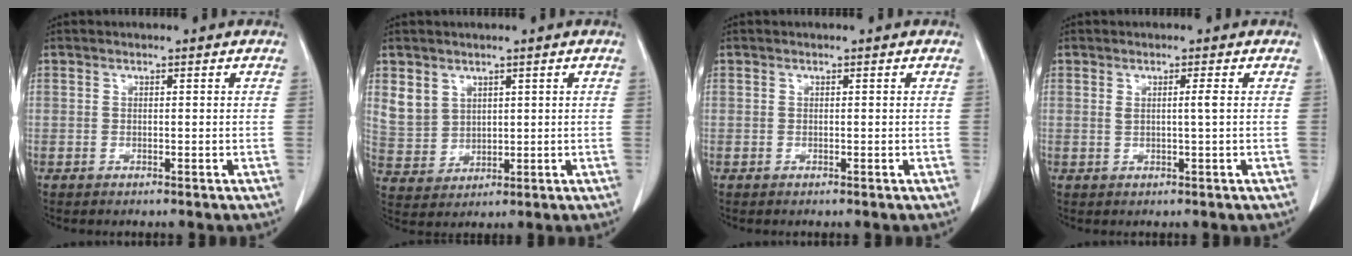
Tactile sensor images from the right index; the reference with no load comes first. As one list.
[{"total": 5.8, "force": [3.2, 4.7, 1.3], "torque": [-0.028, 0.007, 0.083]}, {"total": 0.0}, {"total": 1.5, "force": [0.4, -0.4, 1.4], "torque": [-0.022, 0.000, 0.011]}]